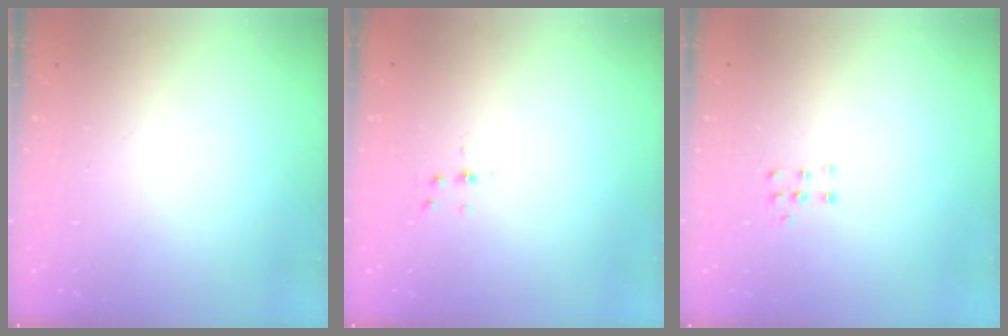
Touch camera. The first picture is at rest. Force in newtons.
{"total": 3.8, "press": 3.8, "slide": 0.4}
{"total": 4.6, "press": 4.5, "slide": 0.5}